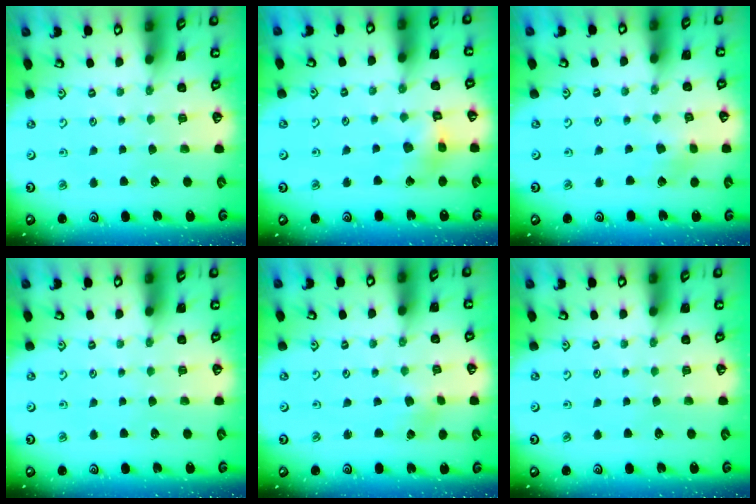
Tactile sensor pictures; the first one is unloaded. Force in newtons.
{"total": 7.0, "press": 7.0, "slide": 0.7}
{"total": 2.9, "press": 2.9, "slide": 0.3}
{"total": 0.0}
{"total": 2.2, "press": 2.2, "slide": 0.2}
{"total": 0.0}